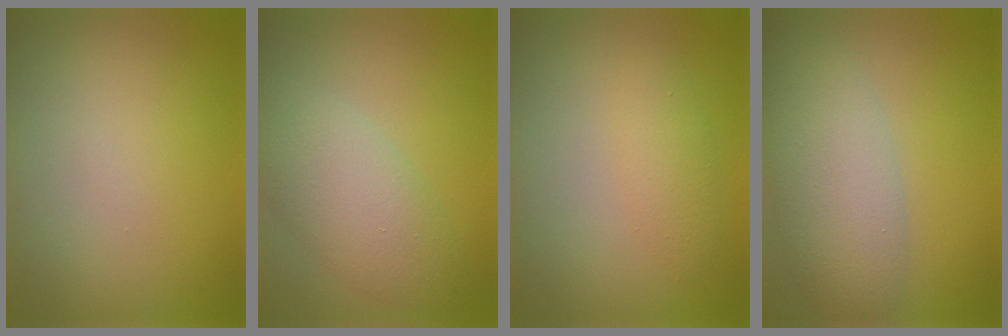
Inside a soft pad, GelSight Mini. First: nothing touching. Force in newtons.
{"total": 5.5, "press": 5.4, "slide": 0.5}
{"total": 1.6, "press": 1.6, "slide": 0.0}
{"total": 5.7, "press": 5.7, "slide": 0.4}